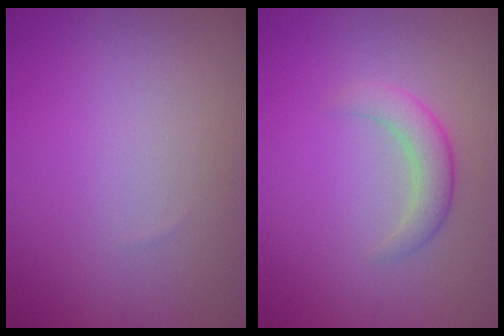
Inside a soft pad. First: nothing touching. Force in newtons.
{"total": 2.6, "press": 2.5, "slide": 0.3}